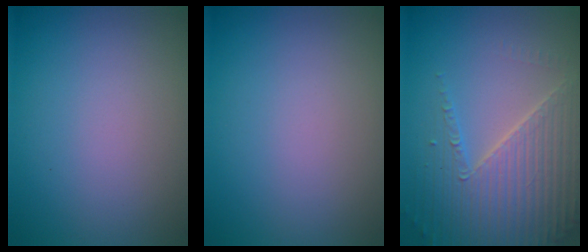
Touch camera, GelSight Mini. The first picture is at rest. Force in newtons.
{"total": 0.0}
{"total": 4.7, "press": 4.5, "slide": 1.2}